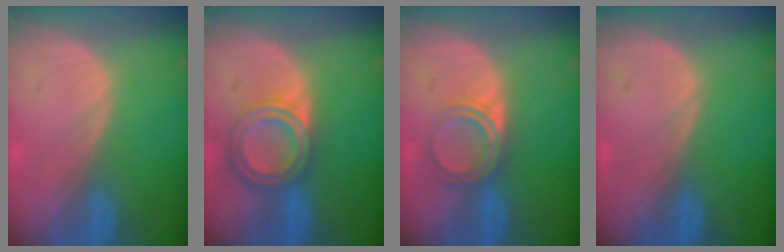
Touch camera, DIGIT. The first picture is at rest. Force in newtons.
{"total": 6.8, "press": 6.0, "slide": 3.2}
{"total": 4.7, "press": 4.2, "slide": 2.2}
{"total": 0.0}